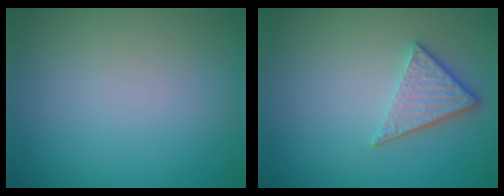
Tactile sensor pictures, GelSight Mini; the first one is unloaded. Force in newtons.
{"total": 3.0, "press": 2.3, "slide": 2.0}